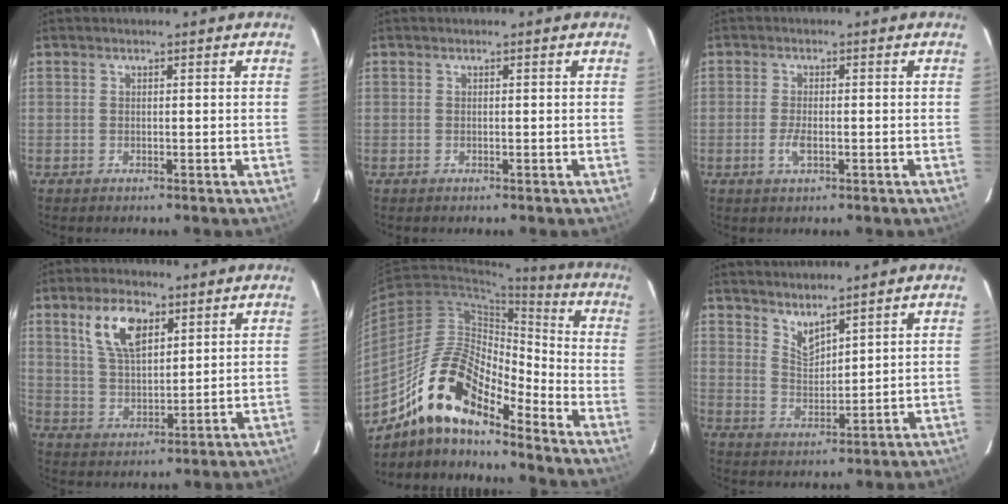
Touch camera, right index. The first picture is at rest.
{"total": 0.0}
{"total": 3.0, "force": [-1.0, 1.1, 2.6], "torque": [-0.056, -0.003, -0.019]}
{"total": 9.5, "force": [4.8, 4.6, 6.8], "torque": [-0.130, 0.014, 0.096]}
{"total": 16.8, "force": [-12.2, 5.3, 10.3], "torque": [-0.185, 0.006, -0.237]}
{"total": 4.6, "force": [4.0, 1.2, 1.8], "torque": [-0.030, -0.007, 0.075]}